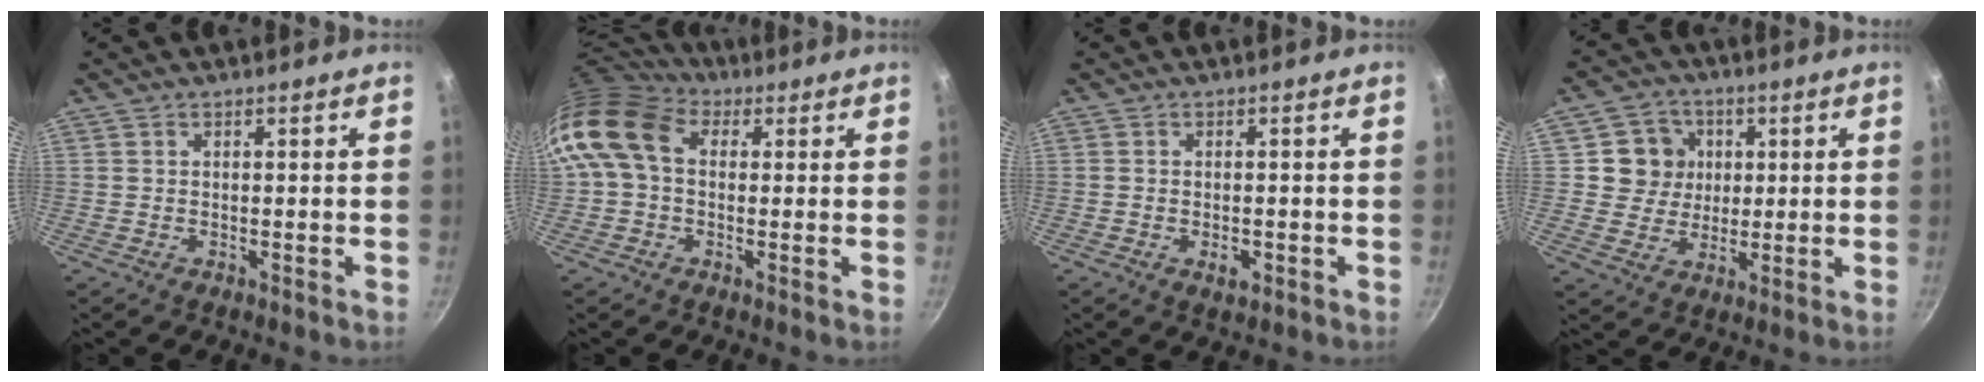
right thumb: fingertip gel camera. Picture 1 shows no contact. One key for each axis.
{"total": 11.5, "fx": 1.9, "fy": 8.4, "fz": 7.6, "tx": -0.133, "ty": 0.017, "tz": 0.015}
{"total": 2.5, "fx": -0.9, "fy": 1.3, "fz": 1.9, "tx": -0.028, "ty": 0.004, "tz": -0.013}
{"total": 8.2, "fx": 1.7, "fy": 7.7, "fz": 2.2, "tx": 0.001, "ty": 0.002, "tz": 0.025}